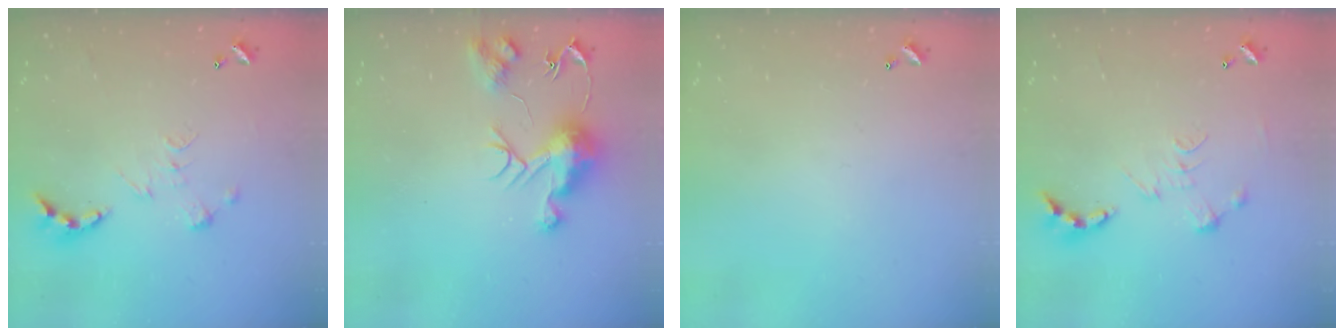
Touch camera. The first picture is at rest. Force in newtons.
{"total": 10.6, "press": 10.6, "slide": 0.9}
{"total": 0.0}
{"total": 0.0}